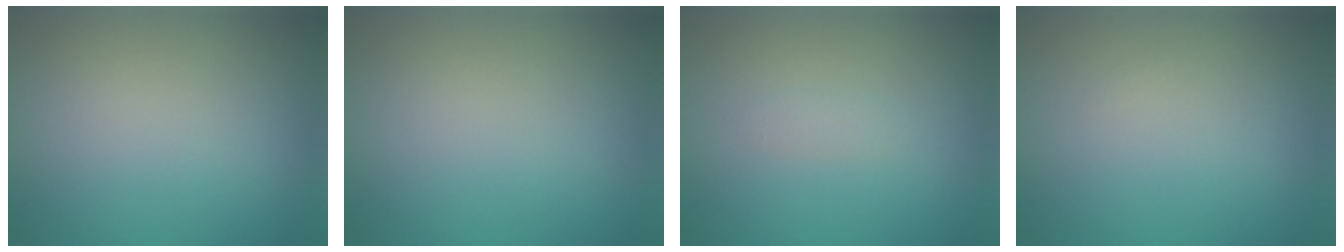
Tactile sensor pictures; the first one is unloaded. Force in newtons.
{"total": 0.0}
{"total": 0.7, "press": 0.7, "slide": 0.1}
{"total": 0.0}